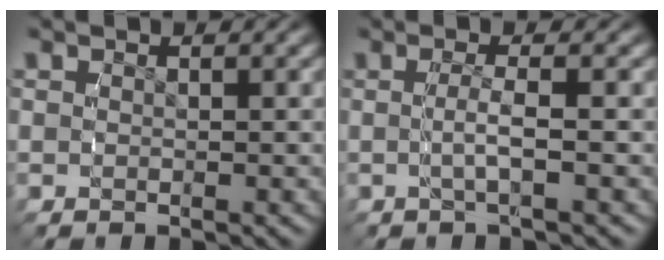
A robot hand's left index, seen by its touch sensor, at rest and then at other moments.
{"total": 1.8, "force": [-0.4, -0.7, 1.6], "torque": [-0.029, 0.006, -0.012]}